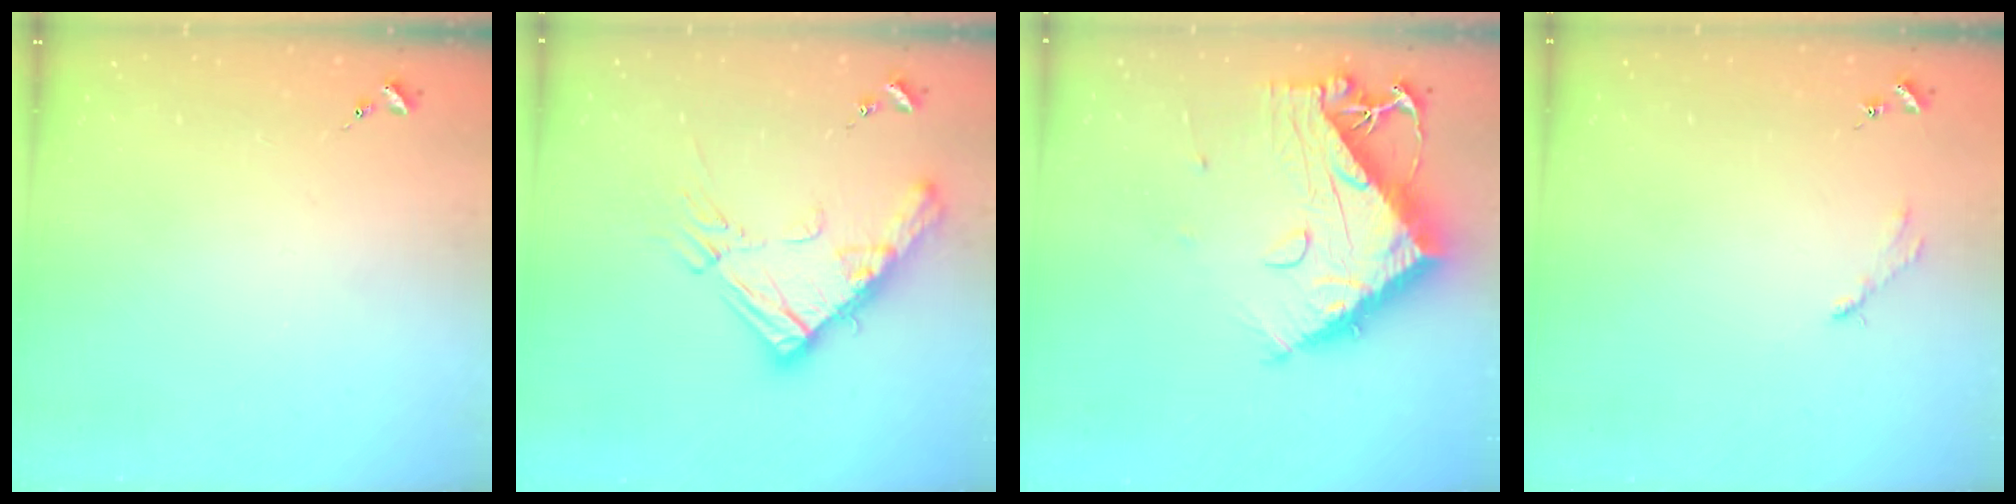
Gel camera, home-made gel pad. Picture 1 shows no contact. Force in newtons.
{"total": 16.4, "press": 16.4, "slide": 1.8}
{"total": 13.9, "press": 13.8, "slide": 1.3}
{"total": 2.8, "press": 2.8, "slide": 0.4}